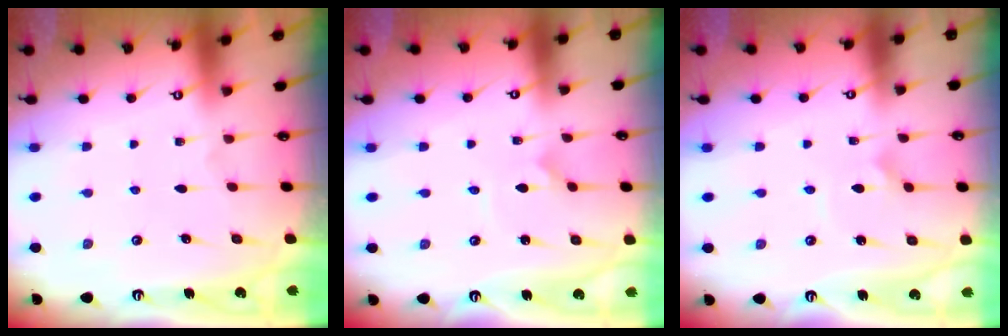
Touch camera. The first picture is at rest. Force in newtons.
{"total": 0.0}
{"total": 2.4, "press": 2.4, "slide": 0.2}